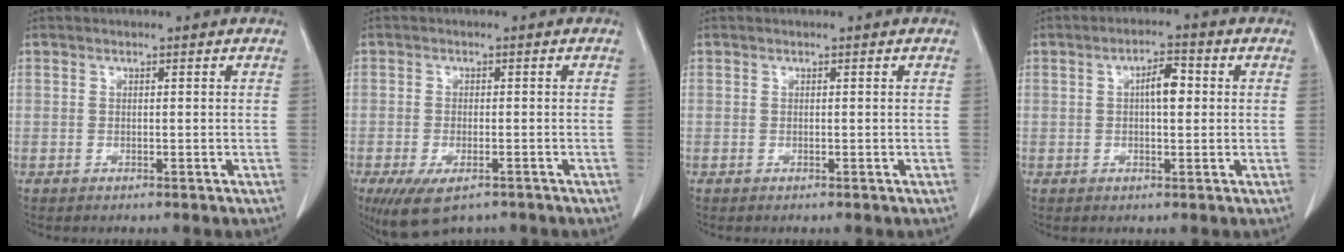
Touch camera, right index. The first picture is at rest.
{"total": 7.2, "force": [-4.7, 3.0, 4.6], "torque": [-0.078, -0.013, -0.073]}
{"total": 0.0}
{"total": 4.4, "force": [0.7, 1.4, 4.1], "torque": [-0.069, 0.010, 0.009]}